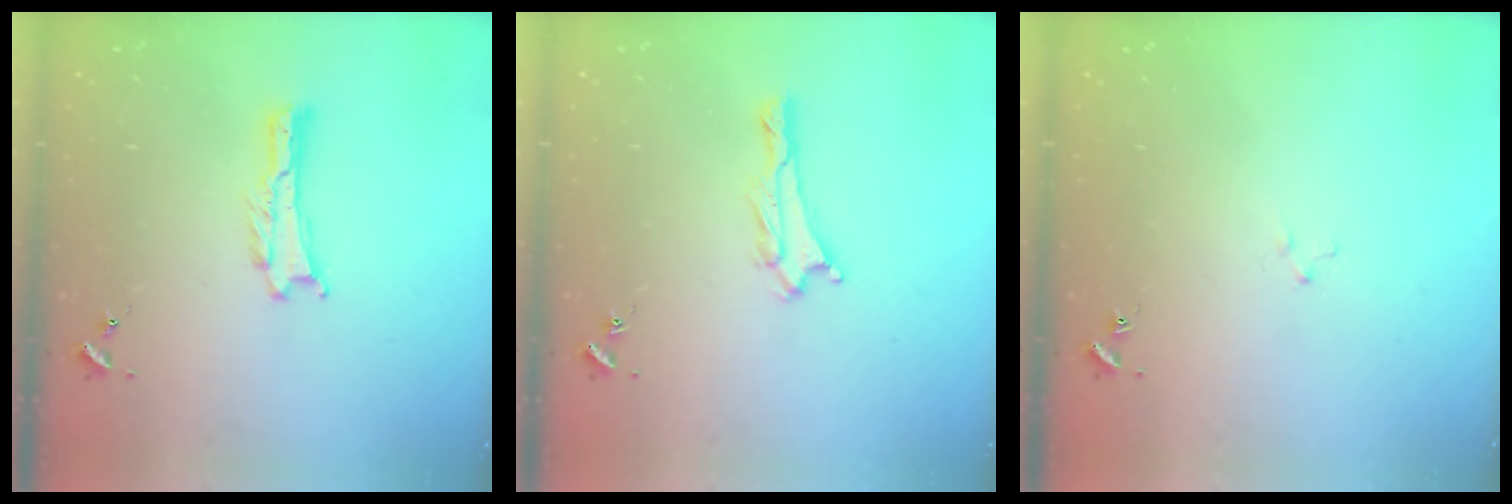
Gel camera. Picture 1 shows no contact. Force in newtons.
{"total": 1.4, "press": 1.4, "slide": 0.2}
{"total": 1.5, "press": 1.5, "slide": 0.2}